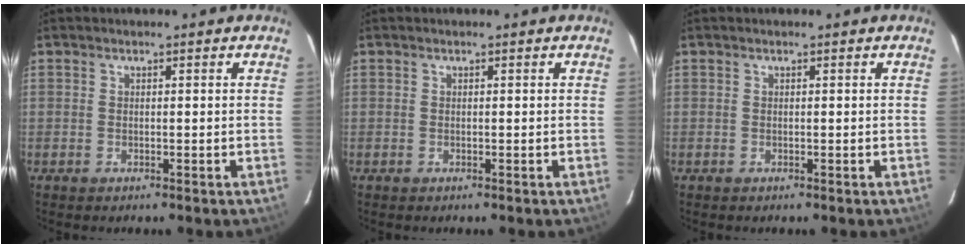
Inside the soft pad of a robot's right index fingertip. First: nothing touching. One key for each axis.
{"total": 0.0}
{"total": 0.0}